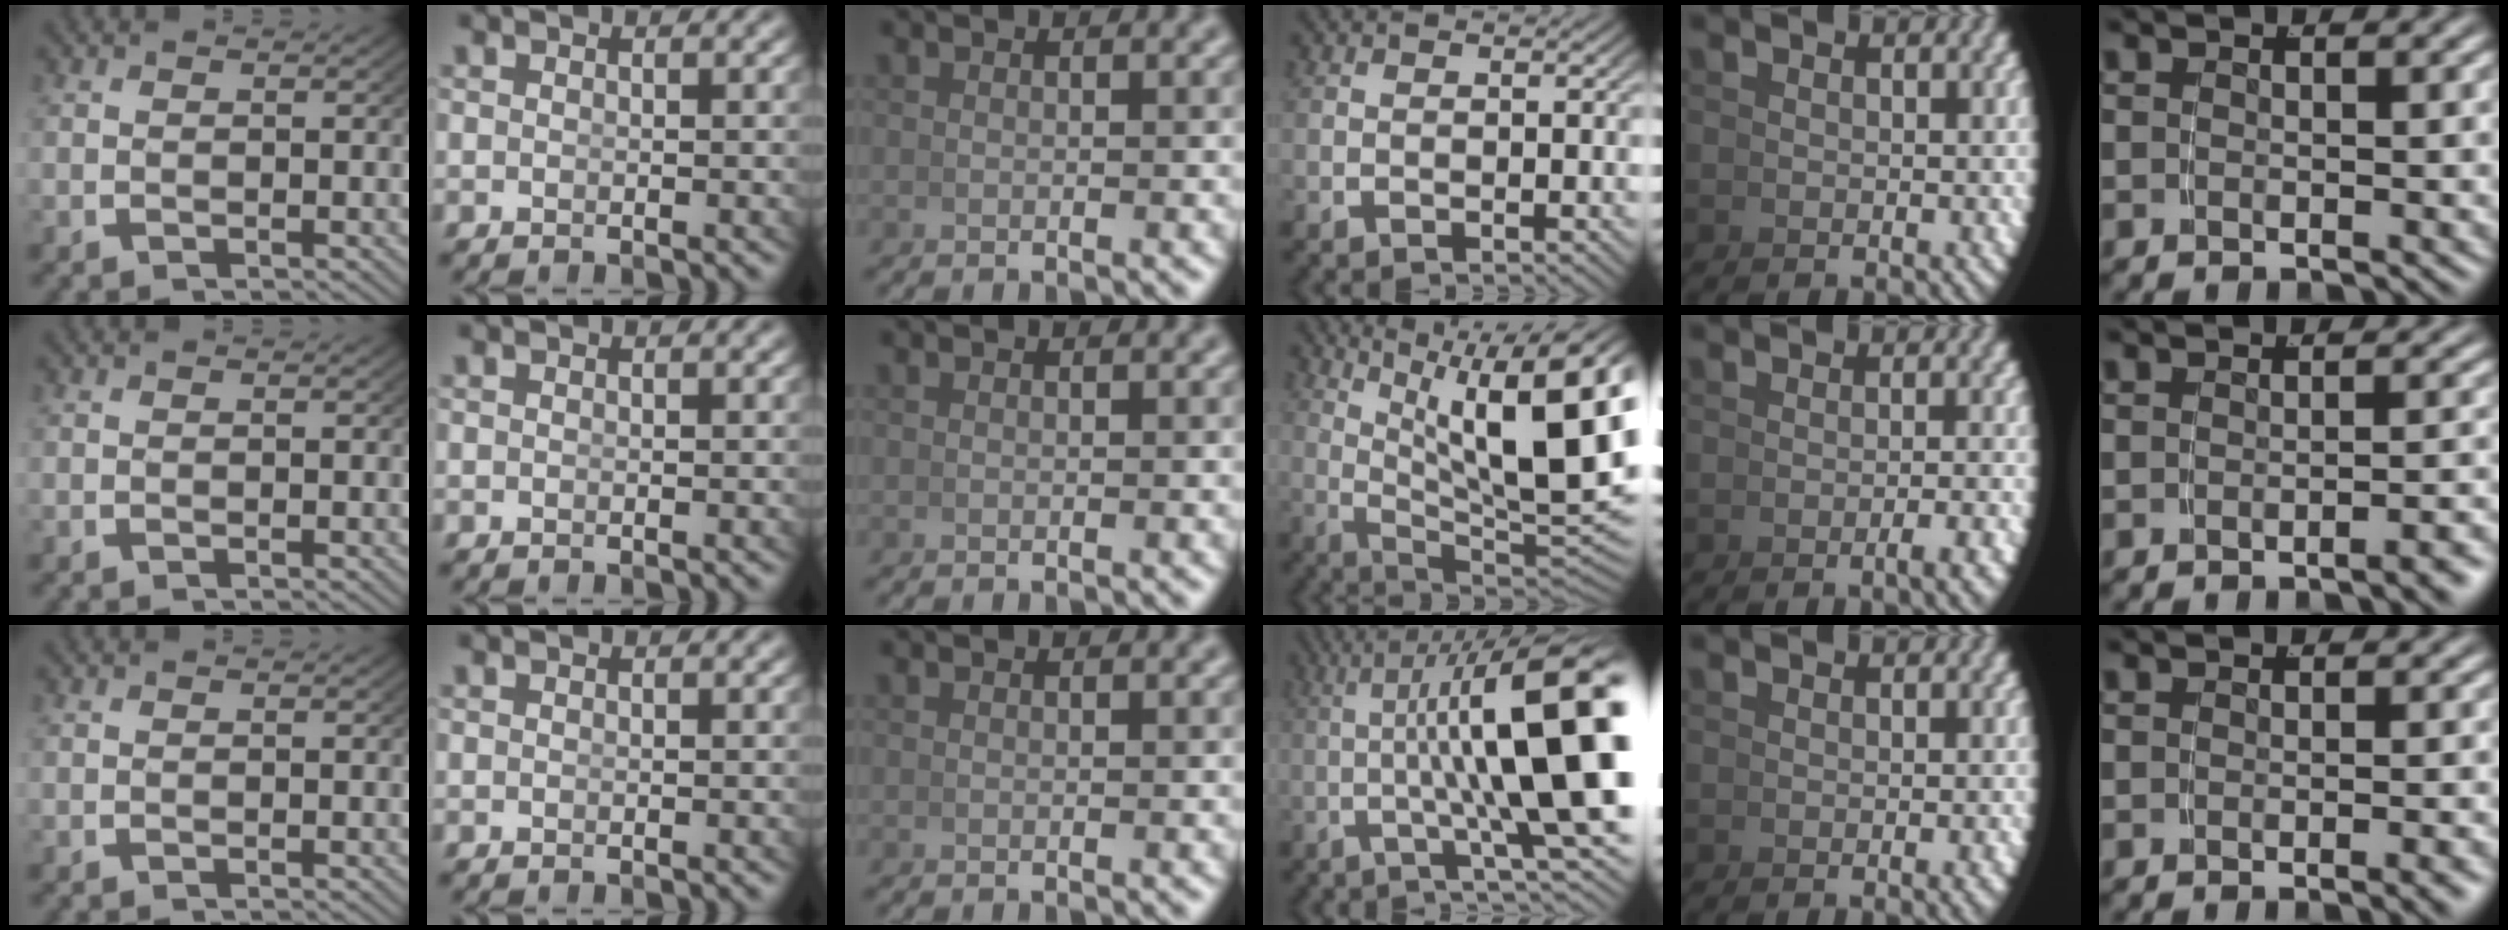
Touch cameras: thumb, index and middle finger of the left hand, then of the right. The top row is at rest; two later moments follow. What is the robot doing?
{"motion": "lift_and_place", "object": "cup"}